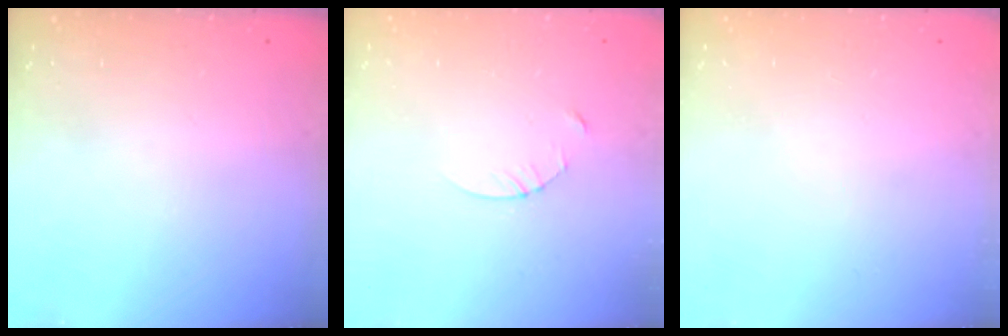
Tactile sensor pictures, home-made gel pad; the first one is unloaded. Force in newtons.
{"total": 3.2, "press": 3.2, "slide": 0.3}
{"total": 0.0}